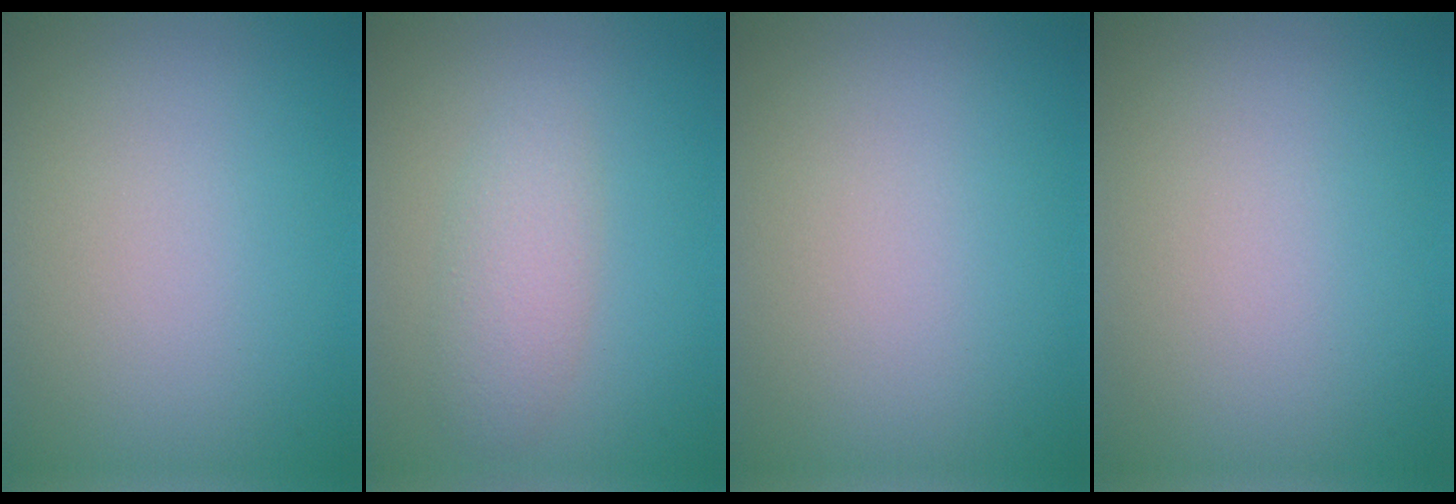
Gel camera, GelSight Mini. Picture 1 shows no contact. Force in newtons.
{"total": 2.6, "press": 2.6, "slide": 0.1}
{"total": 0.0}
{"total": 0.0}